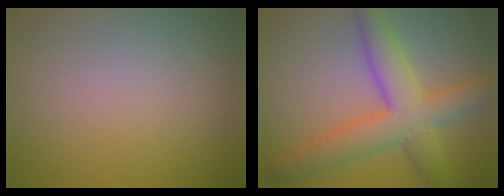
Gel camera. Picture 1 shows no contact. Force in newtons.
{"total": 6.4, "press": 6.4, "slide": 0.2}